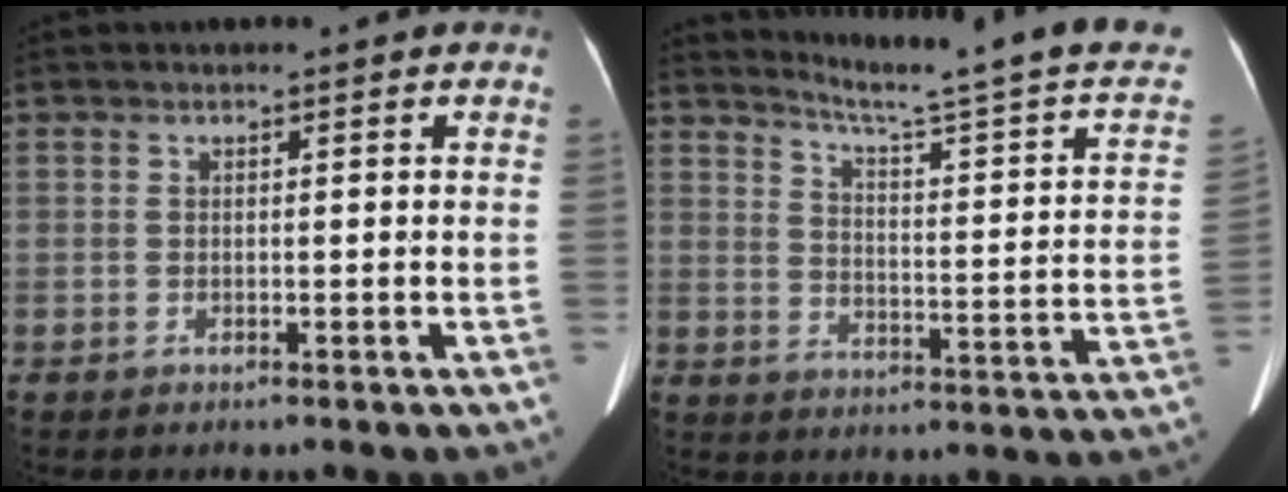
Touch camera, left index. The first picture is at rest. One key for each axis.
{"total": 21.4, "fx": 18.8, "fy": -1.3, "fz": 10.2, "tx": -0.156, "ty": -0.083, "tz": 0.232}